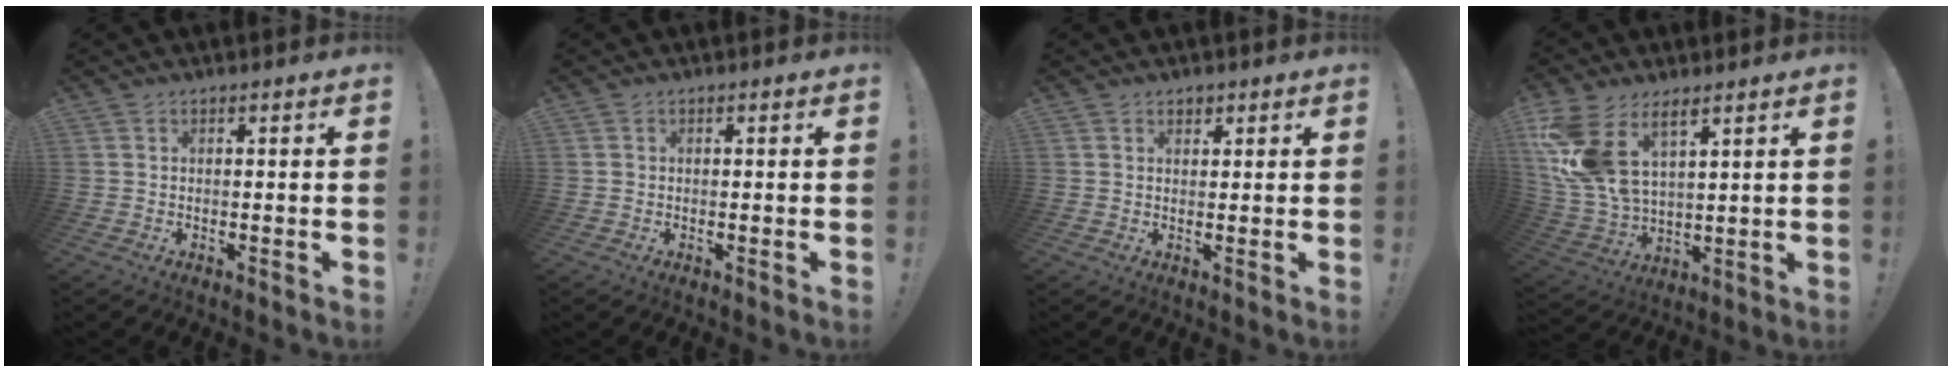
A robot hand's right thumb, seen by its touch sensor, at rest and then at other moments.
{"total": 0.6, "force": [-0.1, 0.5, -0.1], "torque": [0.002, 0.003, -0.003]}
{"total": 1.6, "force": [1.1, 1.0, 0.5], "torque": [0.000, -0.005, 0.017]}
{"total": 14.3, "force": [8.1, 7.7, 8.9], "torque": [-0.200, -0.045, 0.156]}